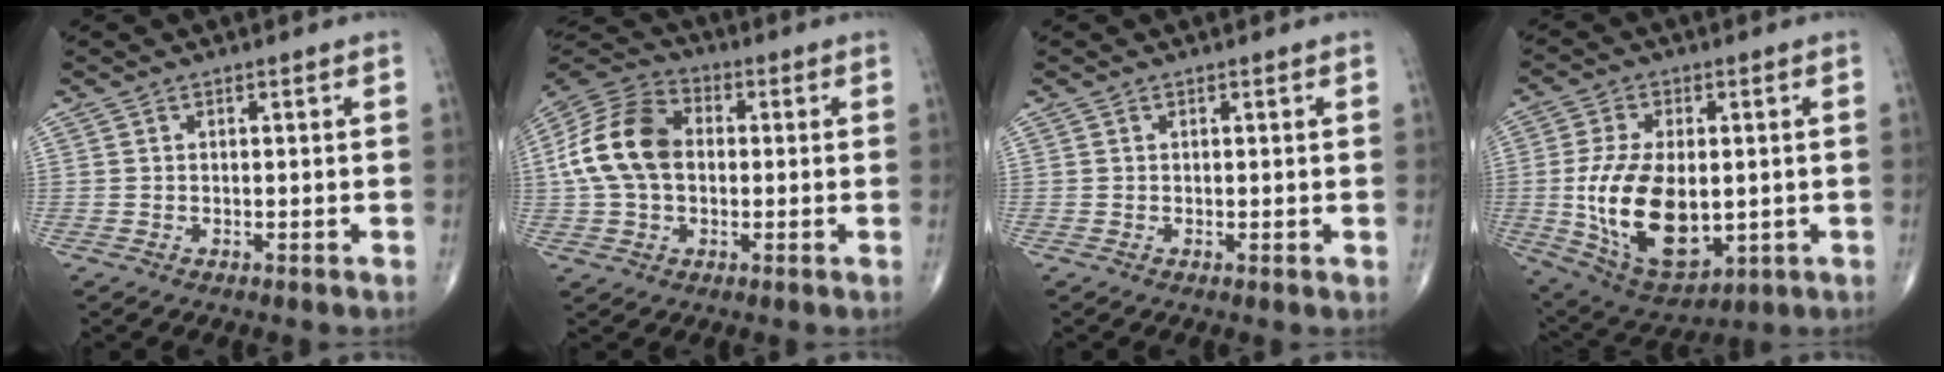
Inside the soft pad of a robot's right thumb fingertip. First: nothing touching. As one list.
[{"total": 14.7, "force": [0.7, 10.2, 10.5], "torque": [-0.200, 0.031, 0.003]}, {"total": 0.5, "force": [0.2, 0.1, 0.5], "torque": [-0.013, -0.003, 0.002]}, {"total": 18.2, "force": [-1.4, 10.2, 15.1], "torque": [-0.268, -0.010, 0.000]}]